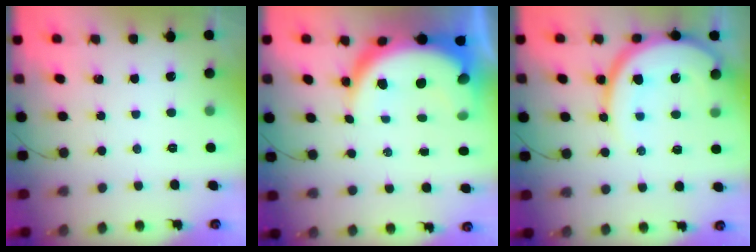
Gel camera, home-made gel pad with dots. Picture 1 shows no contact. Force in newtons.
{"total": 13.8, "press": 13.7, "slide": 1.3}
{"total": 13.7, "press": 13.6, "slide": 0.9}